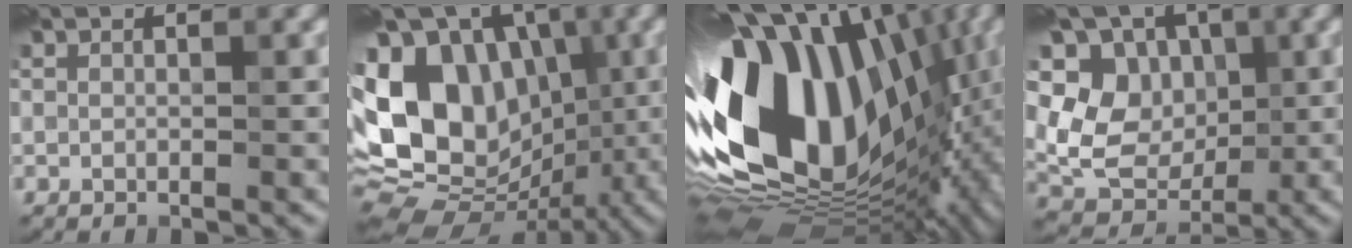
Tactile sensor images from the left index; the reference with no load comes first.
{"total": 14.8, "force": [0.3, 11.1, 9.8], "torque": [-0.181, 0.026, -0.006]}
{"total": 18.5, "force": [0.4, 12.3, 13.8], "torque": [-0.289, -0.006, 0.004]}
{"total": 6.8, "force": [1.0, 5.7, 3.6], "torque": [-0.062, -0.010, 0.010]}